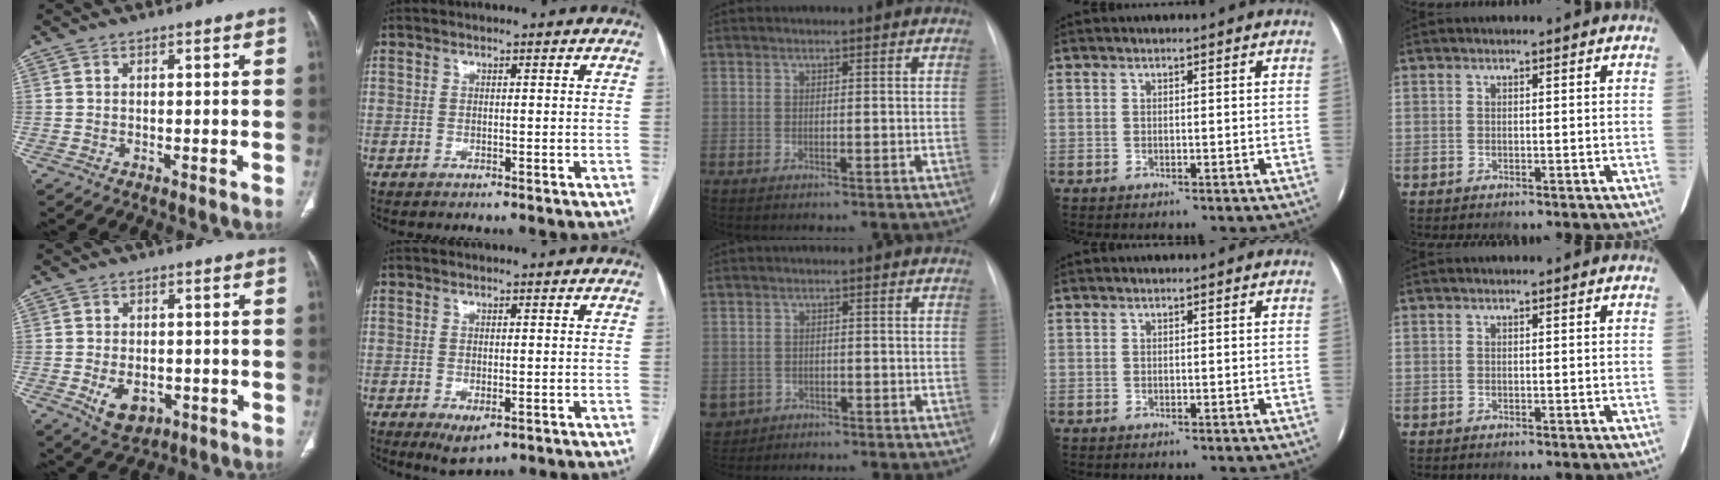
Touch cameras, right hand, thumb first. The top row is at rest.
{"thumb": {"total": 6.3, "force": [-2.1, 4.2, 4.3], "torque": [-0.058, 0.004, -0.021]}, "index": {"total": 3.5, "force": [-1.5, 1.5, 2.8], "torque": [-0.042, -0.007, -0.011]}, "middle": {"total": 5.4, "force": [-2.9, 4.4, 1.0], "torque": [-0.027, 0.003, -0.043]}}